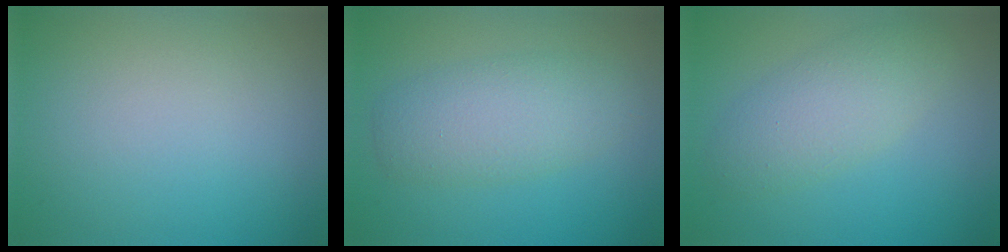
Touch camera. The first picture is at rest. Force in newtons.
{"total": 4.3, "press": 4.3, "slide": 0.2}
{"total": 3.8, "press": 3.8, "slide": 0.0}